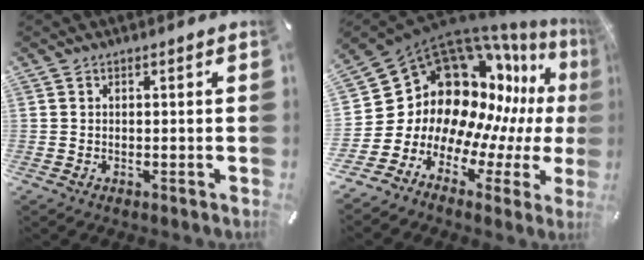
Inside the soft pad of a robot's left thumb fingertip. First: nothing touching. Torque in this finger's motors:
{"motor_torque": [0.30, 2.33, 1.42, 1.13, 0.15]}